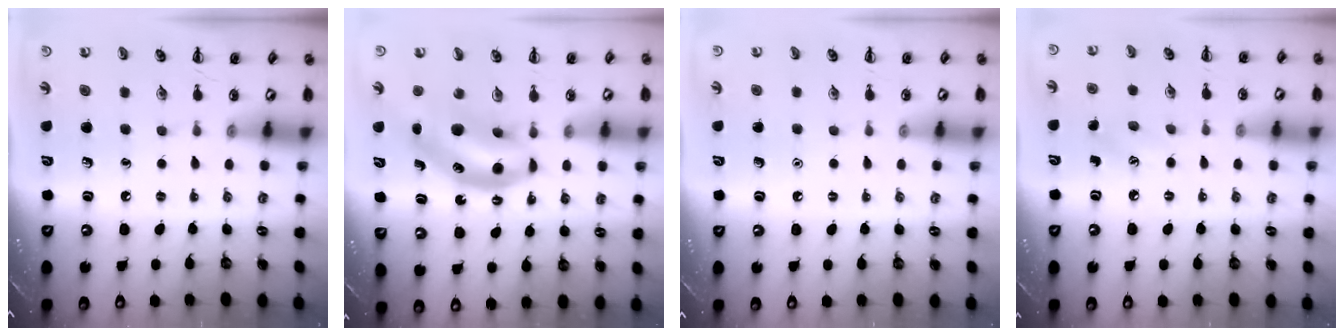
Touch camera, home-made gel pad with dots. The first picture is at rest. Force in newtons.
{"total": 11.5, "press": 11.2, "slide": 2.9}
{"total": 1.6, "press": 1.6, "slide": 0.1}
{"total": 5.4, "press": 5.2, "slide": 1.3}